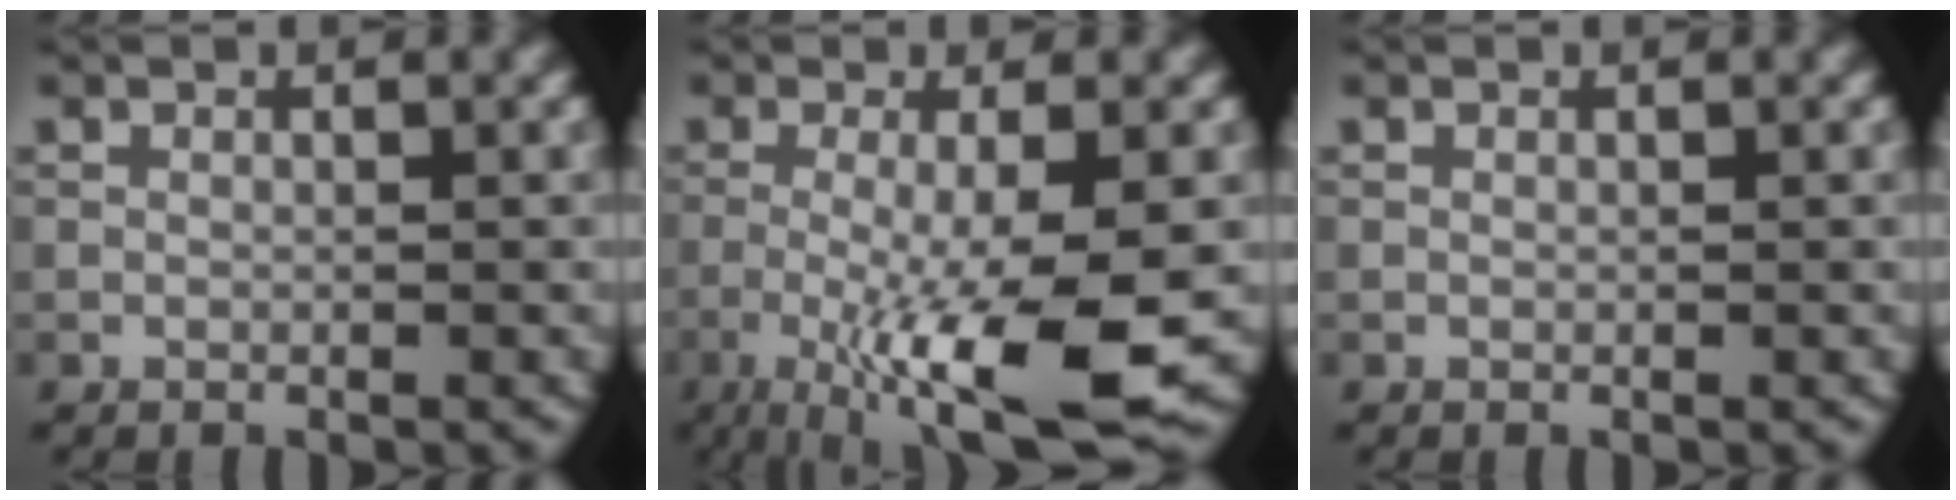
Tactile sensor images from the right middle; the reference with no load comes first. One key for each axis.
{"total": 9.2, "fx": -2.7, "fy": 1.7, "fz": 8.6, "tx": -0.143, "ty": -0.017, "tz": -0.045}
{"total": 0.0}